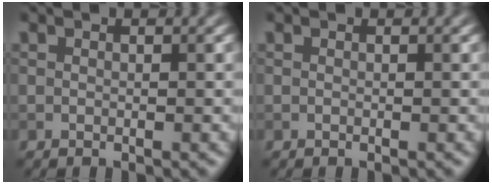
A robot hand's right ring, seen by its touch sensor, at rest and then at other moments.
{"total": 0.0}